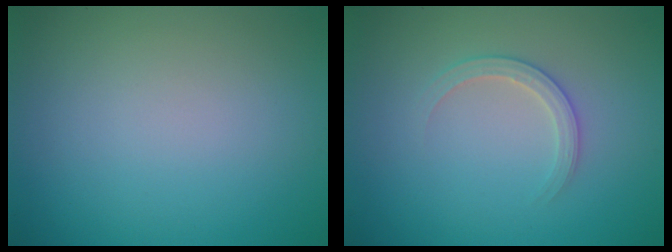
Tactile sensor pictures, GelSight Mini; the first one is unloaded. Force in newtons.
{"total": 1.9, "press": 1.9, "slide": 0.2}